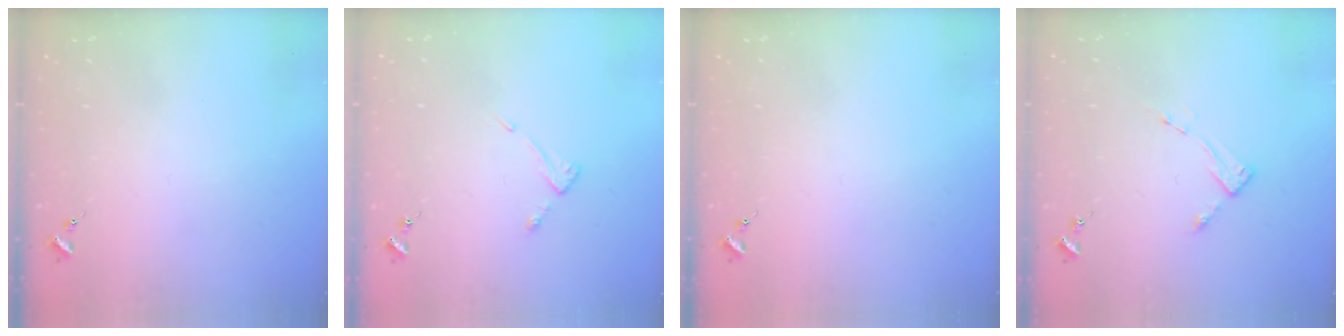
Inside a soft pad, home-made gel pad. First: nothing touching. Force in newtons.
{"total": 3.9, "press": 3.9, "slide": 0.5}
{"total": 0.0}
{"total": 3.0, "press": 3.0, "slide": 0.5}